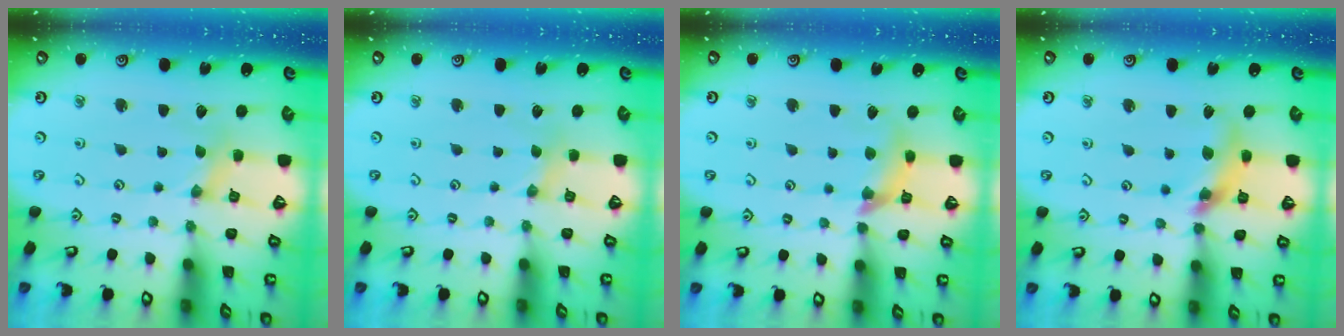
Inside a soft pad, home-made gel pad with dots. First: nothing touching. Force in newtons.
{"total": 0.7, "press": 0.7, "slide": 0.1}
{"total": 10.9, "press": 10.8, "slide": 1.4}
{"total": 11.9, "press": 11.8, "slide": 1.5}